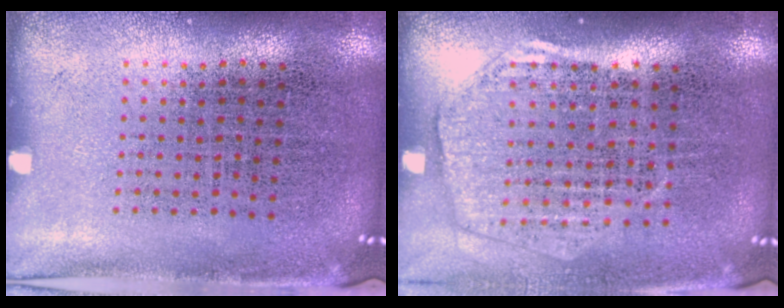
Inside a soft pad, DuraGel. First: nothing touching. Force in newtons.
{"total": 1.9, "press": 1.7, "slide": 0.8}